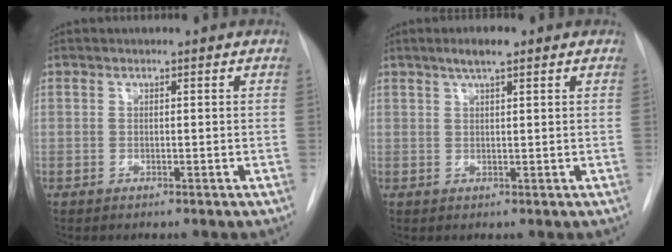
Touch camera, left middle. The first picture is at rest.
{"total": 3.2, "force": [2.1, 0.4, 2.3], "torque": [-0.048, 0.004, 0.036]}